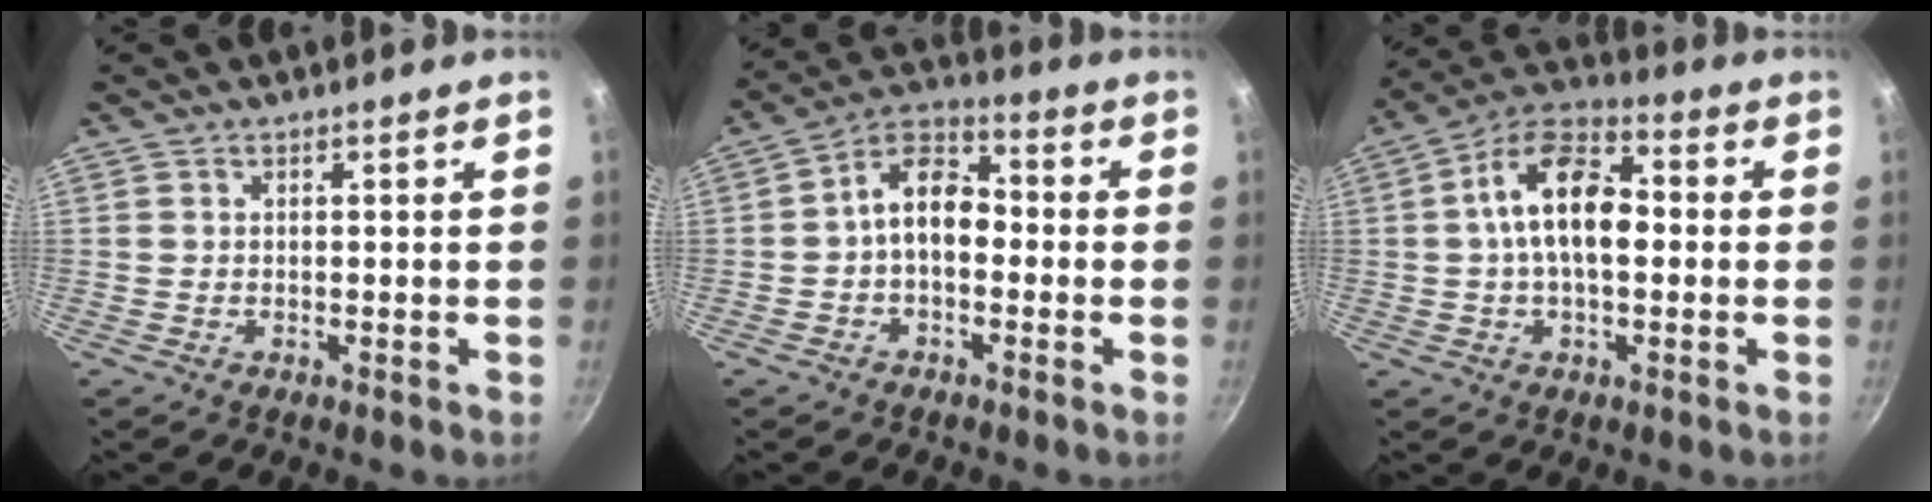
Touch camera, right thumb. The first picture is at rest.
{"total": 9.9, "force": [-0.8, 6.3, 7.6], "torque": [-0.104, 0.037, -0.029]}
{"total": 14.0, "force": [1.0, 7.7, 11.6], "torque": [-0.191, 0.031, 0.003]}